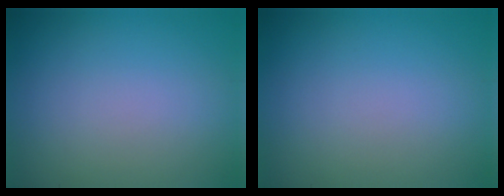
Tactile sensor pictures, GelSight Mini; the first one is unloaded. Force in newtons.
{"total": 0.0}